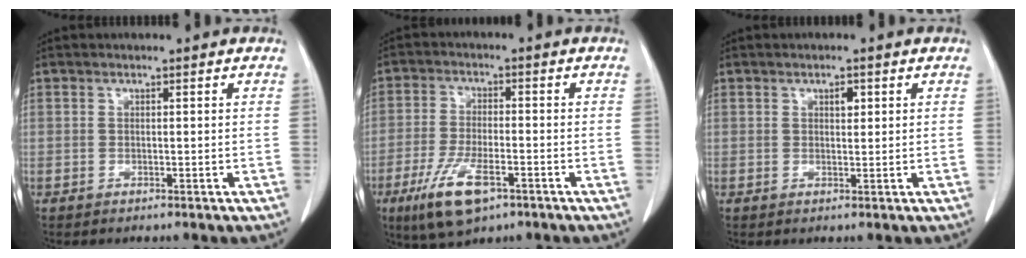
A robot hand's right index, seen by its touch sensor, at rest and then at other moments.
{"total": 9.3, "force": [-5.0, 2.9, 7.3], "torque": [-0.149, -0.018, -0.084]}
{"total": 1.4, "force": [0.6, 0.7, 1.1], "torque": [-0.017, -0.001, 0.009]}